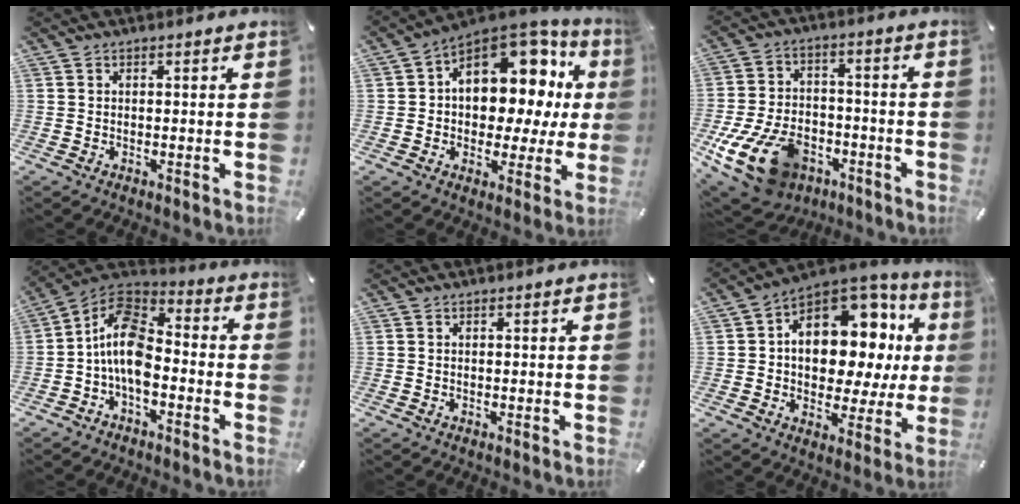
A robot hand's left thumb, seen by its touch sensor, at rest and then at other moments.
{"total": 13.9, "force": [5.5, 9.9, 8.0], "torque": [-0.097, -0.060, 0.098]}
{"total": 17.1, "force": [-8.3, 11.2, 10.0], "torque": [-0.190, 0.046, -0.132]}
{"total": 12.3, "force": [-3.9, 7.4, 9.1], "torque": [-0.200, 0.012, -0.078]}
{"total": 0.0}
{"total": 16.7, "force": [4.2, 11.6, 11.2], "torque": [-0.148, -0.045, 0.069]}